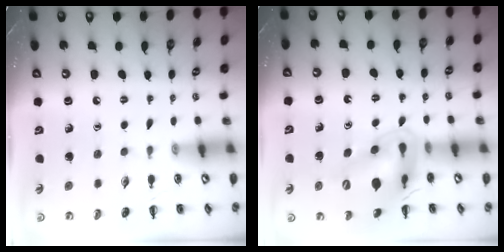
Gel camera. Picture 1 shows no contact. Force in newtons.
{"total": 14.3, "press": 13.8, "slide": 3.6}